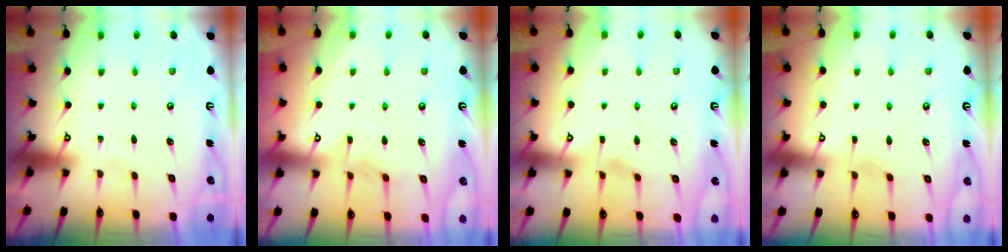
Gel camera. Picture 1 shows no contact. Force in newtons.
{"total": 5.0, "press": 5.0, "slide": 0.8}
{"total": 2.9, "press": 2.9, "slide": 0.5}
{"total": 3.7, "press": 3.7, "slide": 0.4}